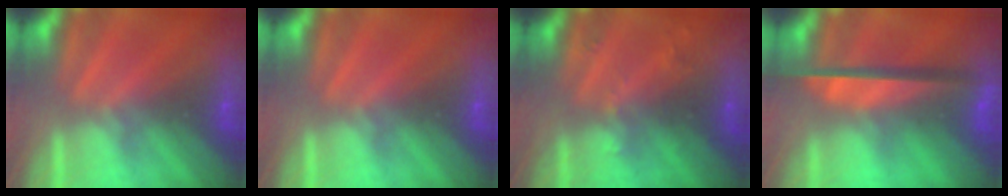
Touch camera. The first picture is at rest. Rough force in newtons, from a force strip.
{"total": 0.0}
{"total": 2.4}
{"total": 11.6}